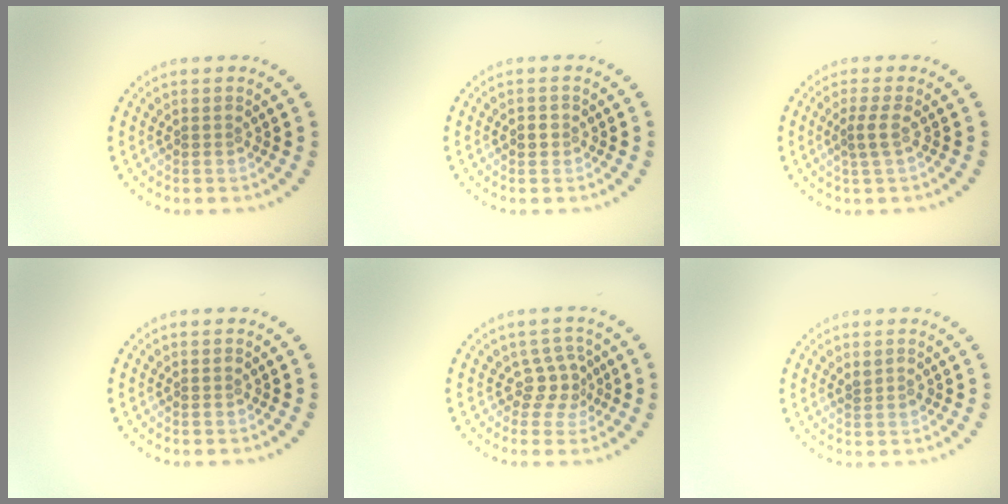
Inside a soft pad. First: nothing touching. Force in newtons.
{"total": 1.0, "press": 0.9, "slide": 0.5}
{"total": 1.4, "press": 1.1, "slide": 0.8}
{"total": 0.0}
{"total": 2.4, "press": 1.6, "slide": 1.8}
{"total": 0.6, "press": 0.6, "slide": 0.3}